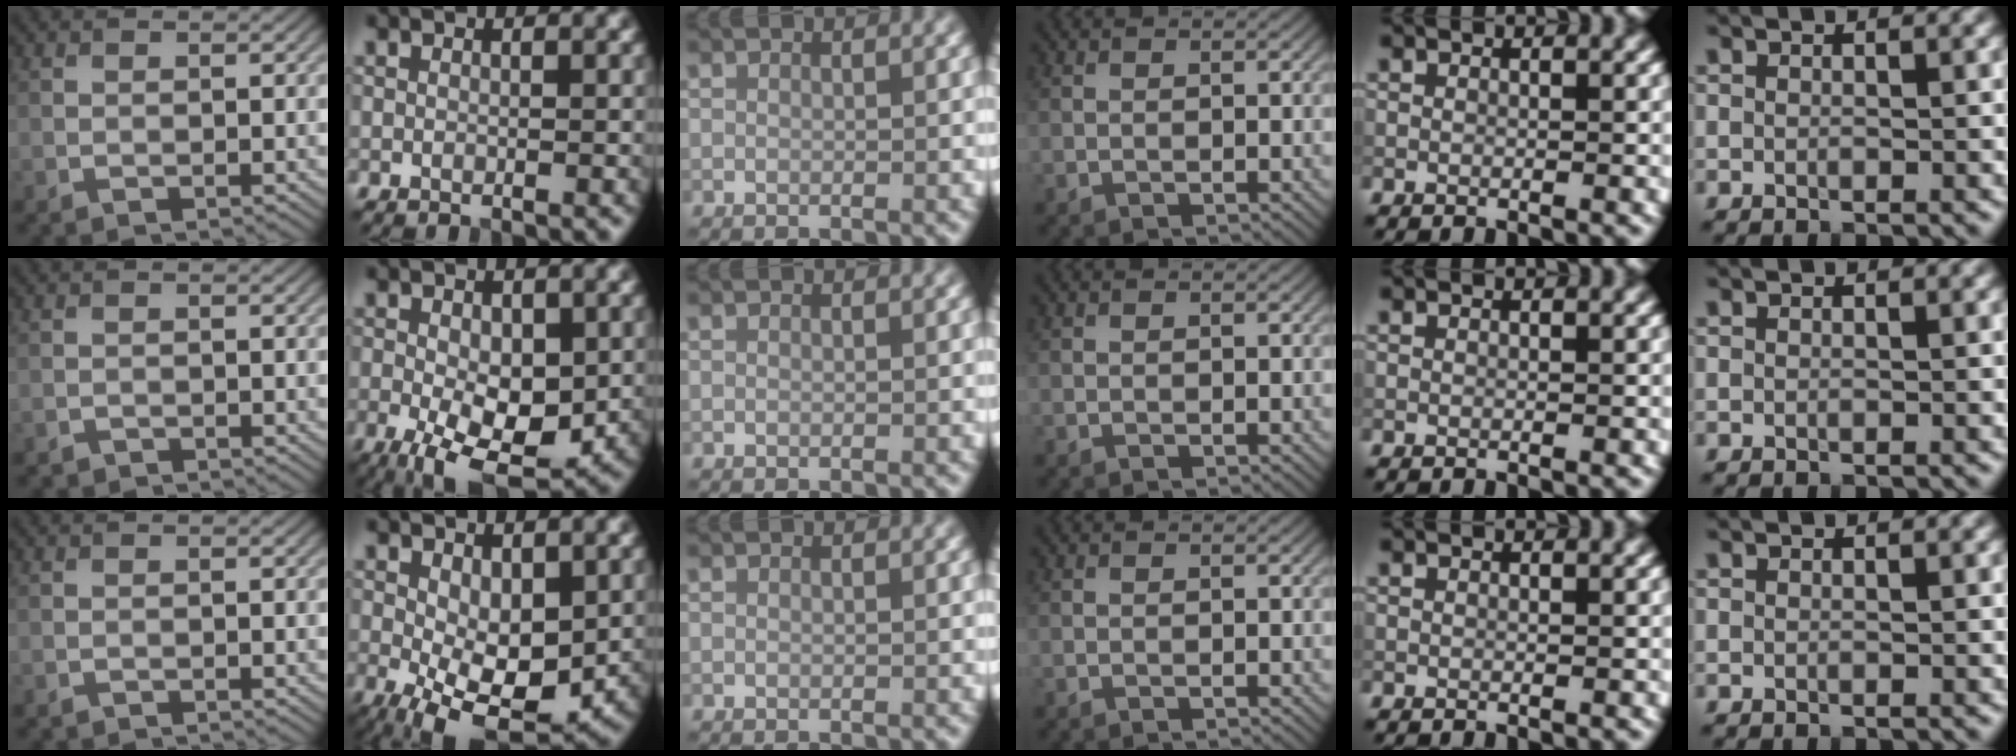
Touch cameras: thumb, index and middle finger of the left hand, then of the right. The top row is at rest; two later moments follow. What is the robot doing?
{"motion": "lift_and_place", "object": "calculator"}